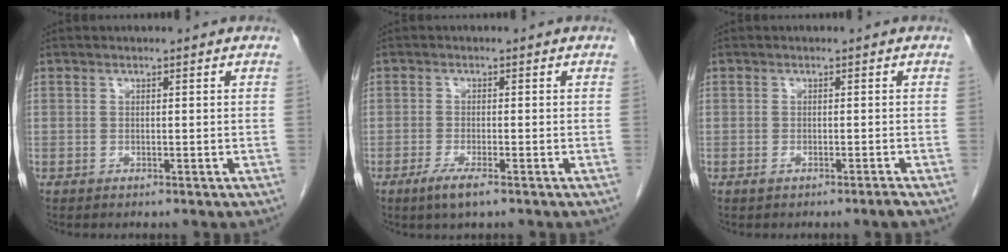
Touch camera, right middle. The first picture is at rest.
{"total": 3.3, "force": [-2.0, 0.3, 2.6], "torque": [-0.053, -0.008, -0.037]}
{"total": 1.3, "force": [-0.9, -0.2, 0.9], "torque": [-0.015, -0.002, -0.016]}